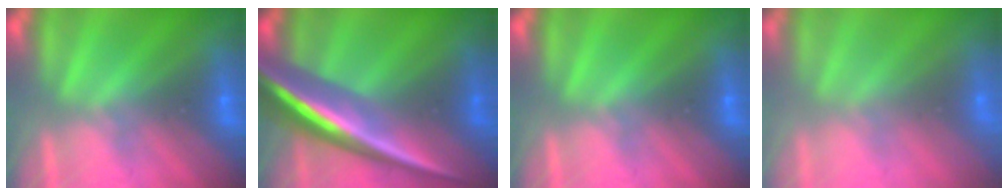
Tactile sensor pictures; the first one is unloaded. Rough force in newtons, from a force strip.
{"total": 10.8}
{"total": 0.0}
{"total": 7.1}